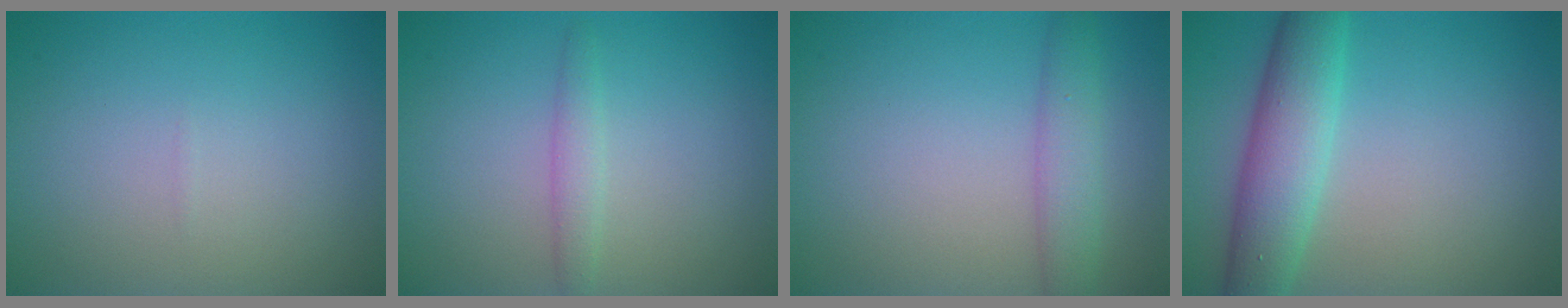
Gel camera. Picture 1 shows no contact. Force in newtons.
{"total": 1.5, "press": 1.5, "slide": 0.1}
{"total": 3.0, "press": 3.0, "slide": 0.1}
{"total": 5.6, "press": 5.6, "slide": 0.1}